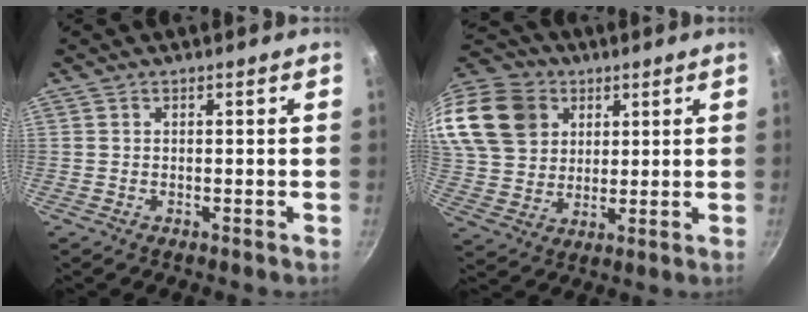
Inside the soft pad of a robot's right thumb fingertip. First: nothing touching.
{"total": 23.0, "force": [9.7, 17.9, 10.8], "torque": [-0.238, 0.019, 0.189]}